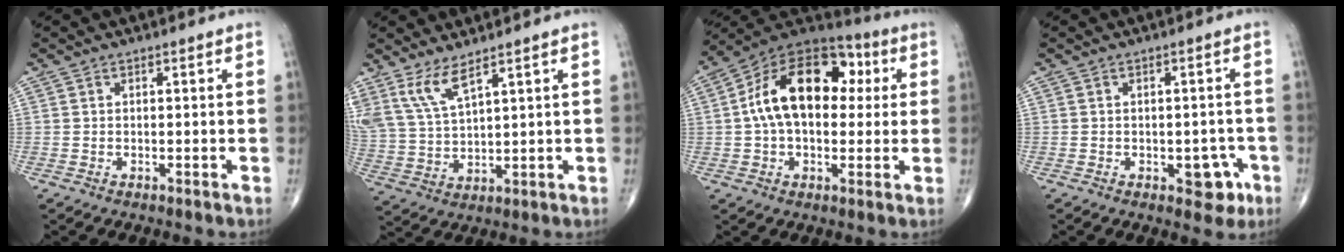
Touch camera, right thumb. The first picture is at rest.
{"total": 7.5, "force": [5.3, 1.8, 5.0], "torque": [-0.113, -0.029, 0.124]}
{"total": 19.0, "force": [2.7, 11.9, 14.6], "torque": [-0.212, 0.036, 0.034]}
{"total": 5.1, "force": [-2.1, 3.0, 3.6], "torque": [-0.012, 0.012, -0.024]}